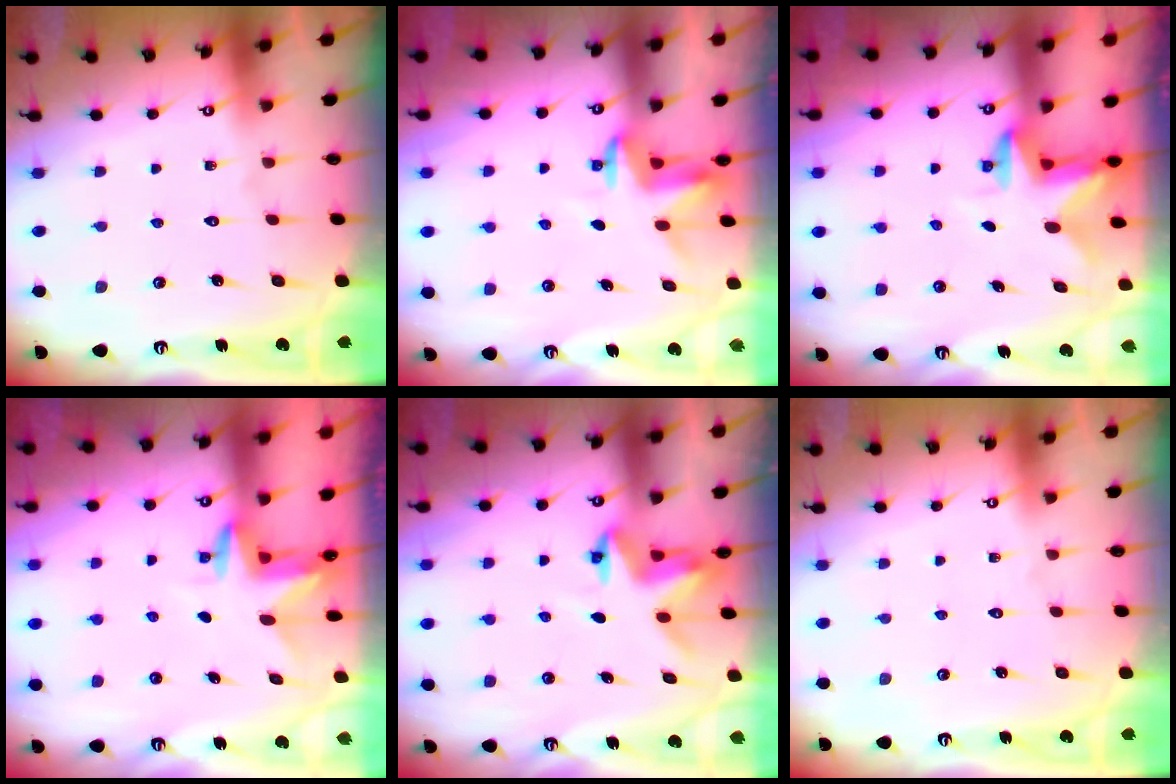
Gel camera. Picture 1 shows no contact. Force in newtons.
{"total": 3.9, "press": 3.9, "slide": 0.2}
{"total": 2.7, "press": 2.6, "slide": 0.5}
{"total": 3.3, "press": 3.3, "slide": 0.3}
{"total": 3.8, "press": 3.8, "slide": 0.5}
{"total": 0.0}